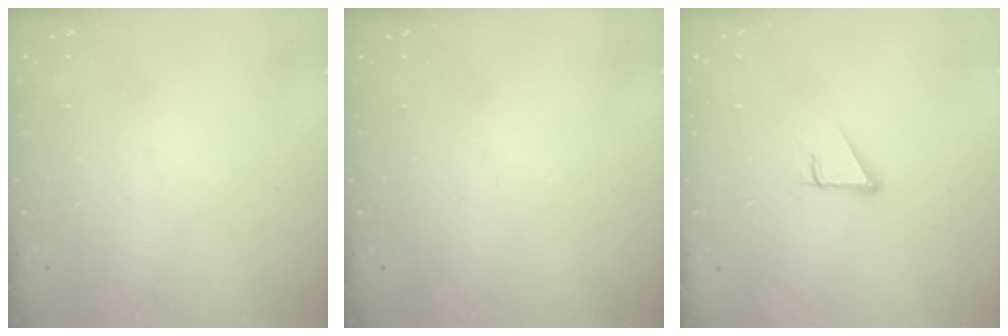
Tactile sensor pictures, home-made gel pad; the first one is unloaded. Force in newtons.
{"total": 0.0}
{"total": 3.0, "press": 3.0, "slide": 0.1}